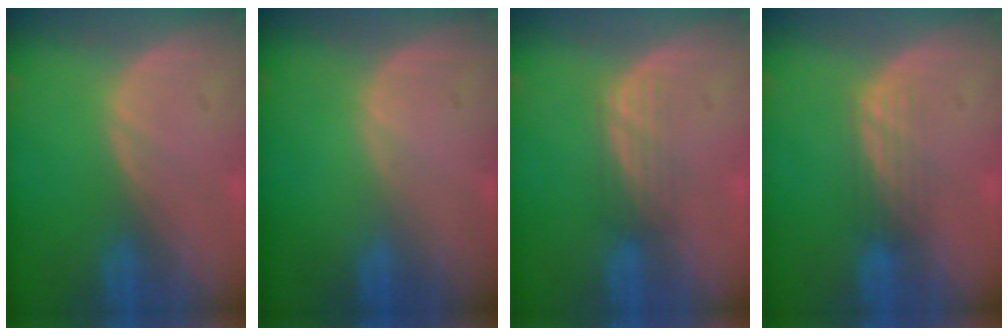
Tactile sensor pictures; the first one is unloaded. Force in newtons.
{"total": 0.0}
{"total": 3.1, "press": 2.6, "slide": 1.6}
{"total": 2.9, "press": 2.5, "slide": 1.5}